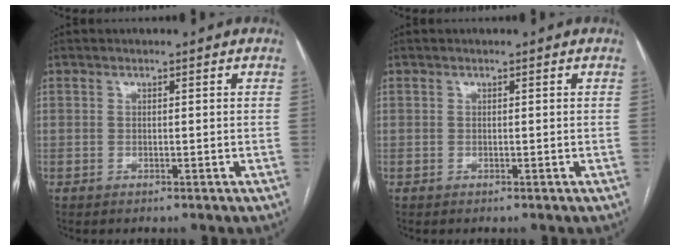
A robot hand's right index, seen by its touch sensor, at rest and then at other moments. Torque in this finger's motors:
{"motor_torque": [0.53, 0.21, -0.06, 0.00]}